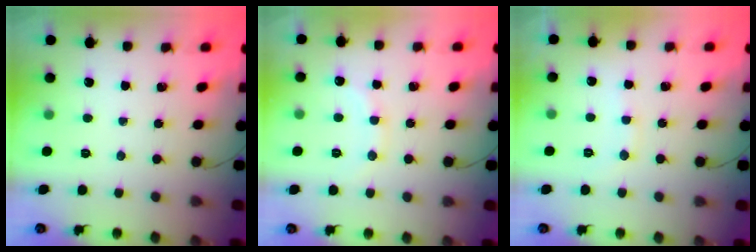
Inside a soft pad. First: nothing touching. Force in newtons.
{"total": 7.1, "press": 6.8, "slide": 1.8}
{"total": 7.4, "press": 7.2, "slide": 1.5}